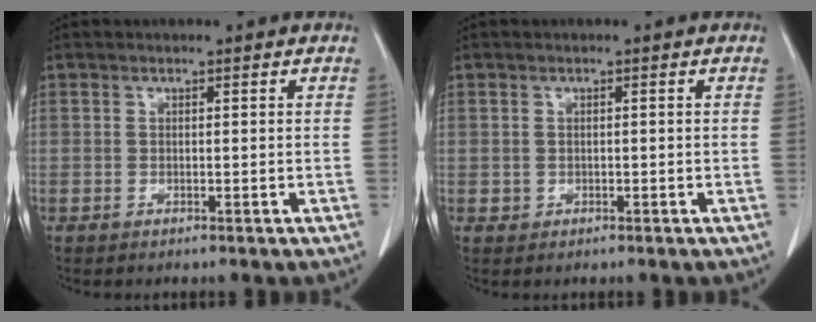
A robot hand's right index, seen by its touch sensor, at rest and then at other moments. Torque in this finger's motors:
{"motor_torque": [-0.01, 0.17, -0.13, -0.14]}